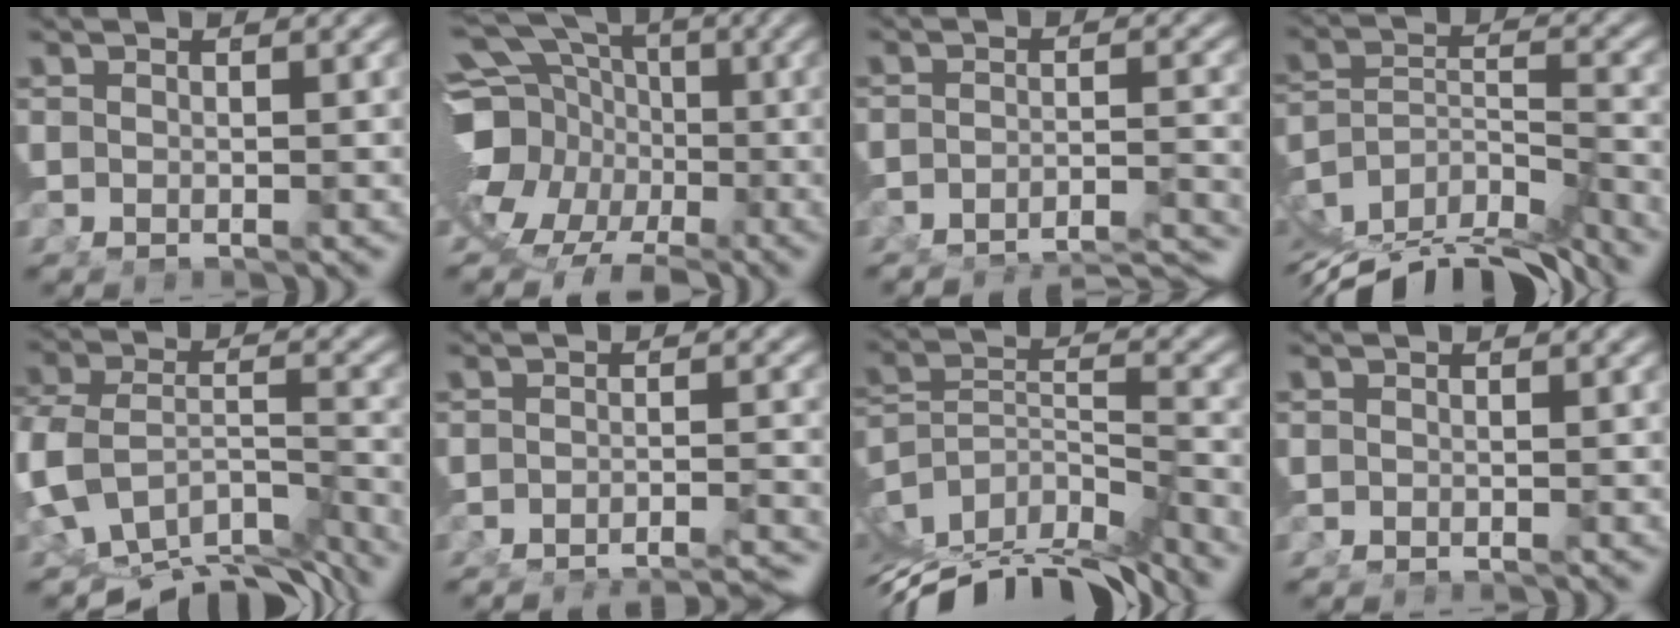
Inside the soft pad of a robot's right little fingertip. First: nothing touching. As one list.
[{"total": 16.4, "force": [-1.2, 14.1, 8.3], "torque": [-0.173, -0.045, -0.023]}, {"total": 10.5, "force": [-10.0, 2.3, 2.3], "torque": [-0.008, -0.019, -0.152]}, {"total": 12.5, "force": [-7.4, 7.6, 6.5], "torque": [-0.123, -0.057, -0.105]}, {"total": 12.4, "force": [-6.3, 8.4, 6.5], "torque": [-0.137, -0.060, -0.089]}, {"total": 8.7, "force": [-8.4, 1.4, 1.6], "torque": [0.005, -0.007, -0.132]}, {"total": 12.0, "force": [-7.3, 6.2, 7.2], "torque": [-0.138, -0.058, -0.096]}, {"total": 0.8, "force": [-0.6, -0.4, 0.0], "torque": [0.005, 0.001, -0.011]}]